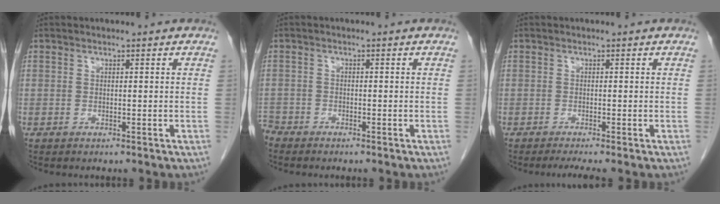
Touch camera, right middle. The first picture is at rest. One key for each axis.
{"total": 2.3, "fx": -2.2, "fy": 0.5, "fz": 0.1, "tx": 0.000, "ty": -0.005, "tz": -0.042}
{"total": 2.5, "fx": -1.9, "fy": -0.3, "fz": 1.5, "tx": -0.023, "ty": -0.006, "tz": -0.033}